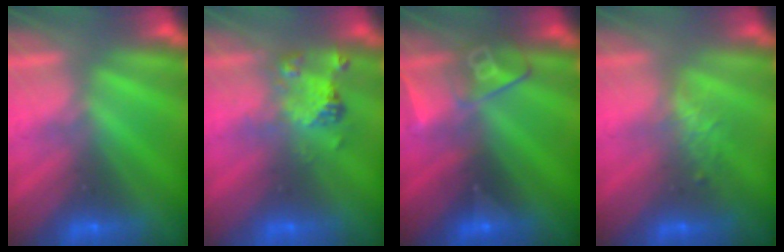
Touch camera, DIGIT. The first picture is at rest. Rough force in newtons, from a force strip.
{"total": 2.4}
{"total": 2.6}
{"total": 2.4}